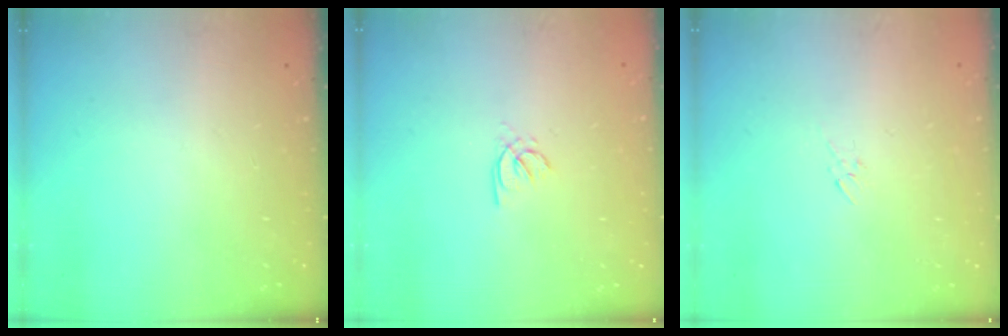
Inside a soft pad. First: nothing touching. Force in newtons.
{"total": 1.7, "press": 1.6, "slide": 0.4}
{"total": 2.2, "press": 2.1, "slide": 0.4}